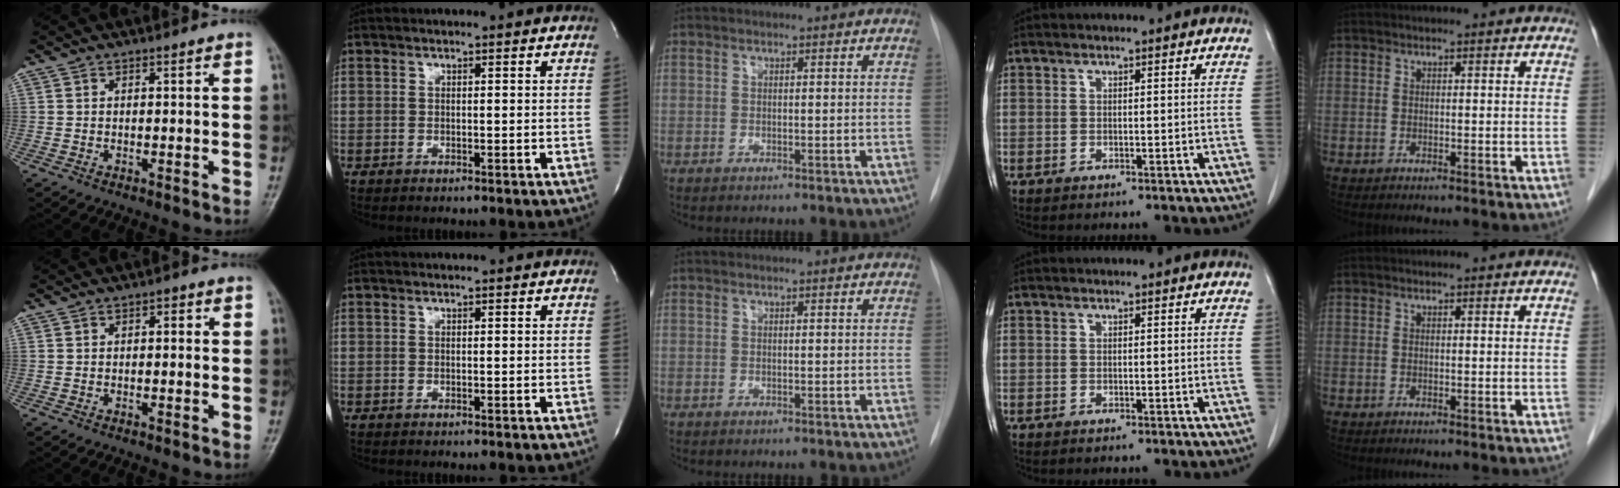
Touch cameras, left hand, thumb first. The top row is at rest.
{"thumb": {"total": 1.5, "force": [0.3, 0.9, 1.2], "torque": [-0.005, 0.003, -0.002]}}